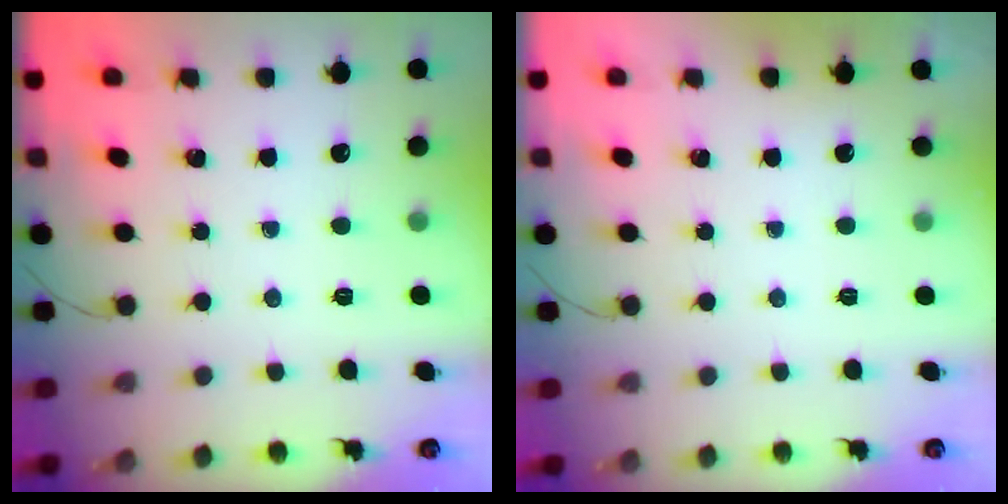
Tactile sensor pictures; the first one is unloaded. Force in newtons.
{"total": 1.9, "press": 1.9, "slide": 0.3}